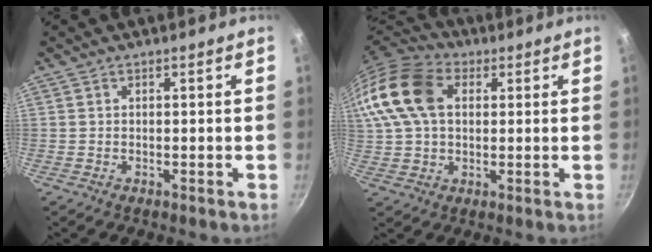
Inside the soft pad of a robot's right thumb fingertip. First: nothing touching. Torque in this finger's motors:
{"motor_torque": [2.51, 2.50, 1.79, -0.27, 0.71]}